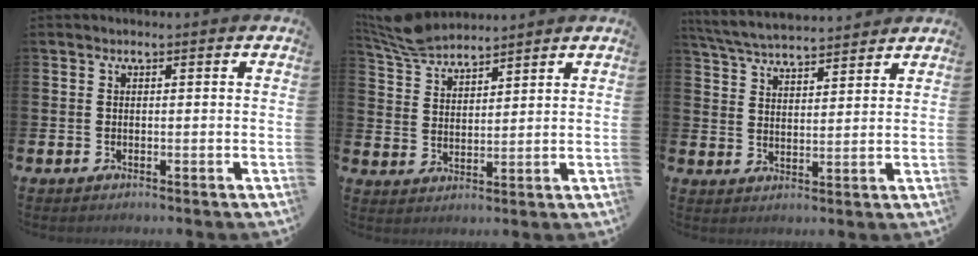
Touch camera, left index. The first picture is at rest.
{"total": 6.3, "force": [6.1, 1.1, 1.2], "torque": [-0.048, -0.024, 0.115]}
{"total": 5.5, "force": [5.4, 0.5, 0.9], "torque": [-0.041, -0.028, 0.098]}